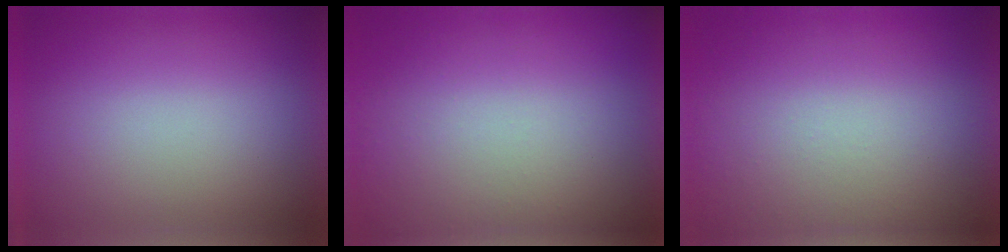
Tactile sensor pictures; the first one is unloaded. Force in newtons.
{"total": 5.0}
{"total": 8.4}